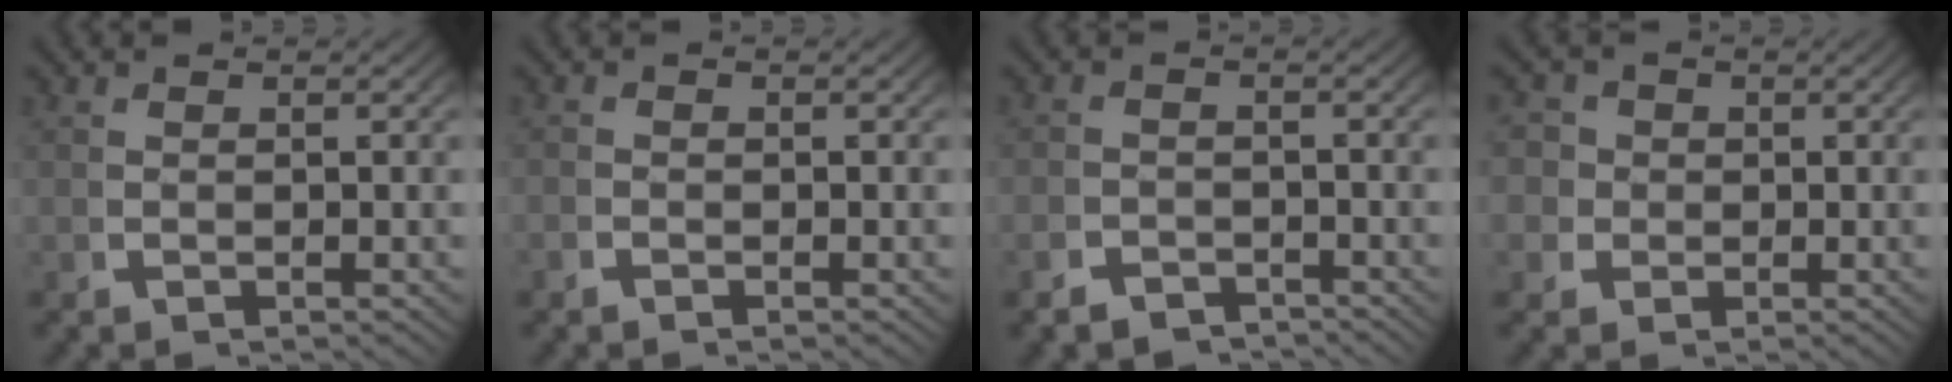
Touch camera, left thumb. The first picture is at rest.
{"total": 0.6, "force": [-0.5, 0.4, 0.0], "torque": [0.001, -0.005, -0.013]}
{"total": 2.7, "force": [-2.4, 1.1, 0.2], "torque": [-0.002, -0.014, -0.043]}
{"total": 5.2, "force": [0.5, 4.8, 1.7], "torque": [-0.041, -0.007, 0.000]}